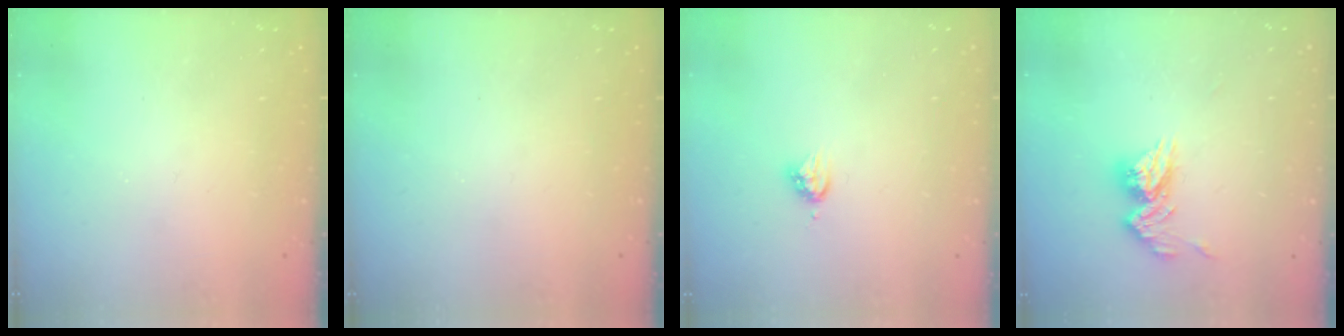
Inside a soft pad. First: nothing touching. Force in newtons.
{"total": 0.0}
{"total": 4.6, "press": 4.6, "slide": 0.4}
{"total": 11.5, "press": 11.4, "slide": 1.1}